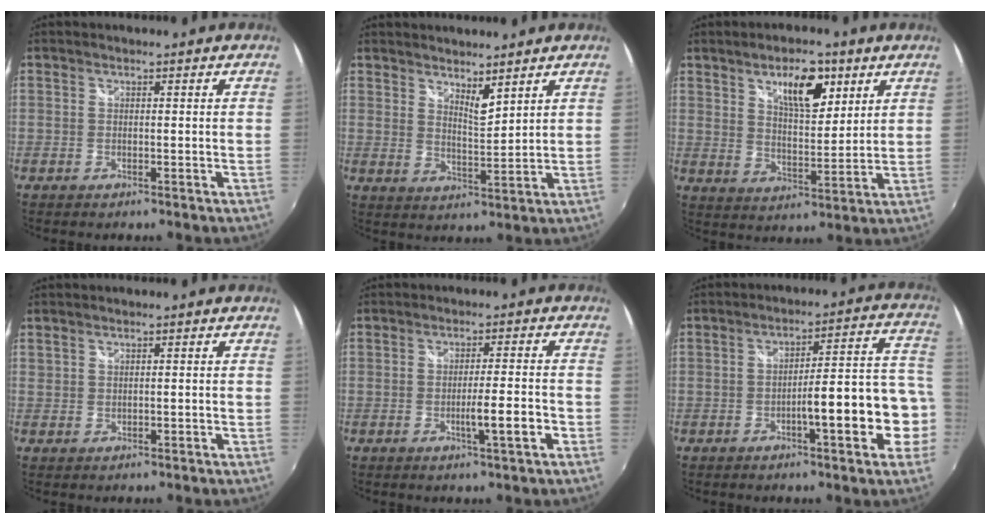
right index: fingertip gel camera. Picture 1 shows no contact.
{"total": 4.8, "force": [4.0, 0.9, 2.4], "torque": [-0.037, -0.006, 0.066]}
{"total": 10.1, "force": [5.5, 4.2, 7.4], "torque": [-0.109, 0.002, 0.092]}
{"total": 0.7, "force": [0.4, 0.4, 0.5], "torque": [-0.009, 0.001, 0.008]}
{"total": 5.4, "force": [-2.0, -0.2, 5.0], "torque": [-0.082, -0.009, -0.030]}
{"total": 12.4, "force": [-4.2, 1.7, 11.5], "torque": [-0.153, 0.015, -0.054]}